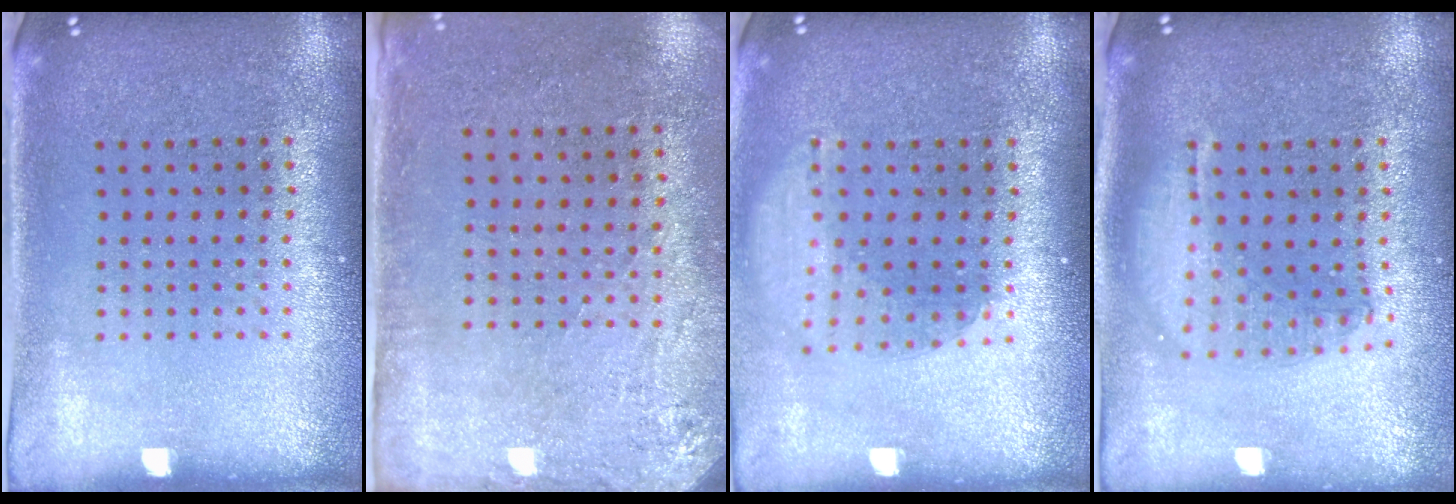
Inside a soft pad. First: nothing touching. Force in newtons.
{"total": 2.8, "press": 2.3, "slide": 1.6}
{"total": 1.7, "press": 1.3, "slide": 1.1}
{"total": 1.6, "press": 1.4, "slide": 0.7}